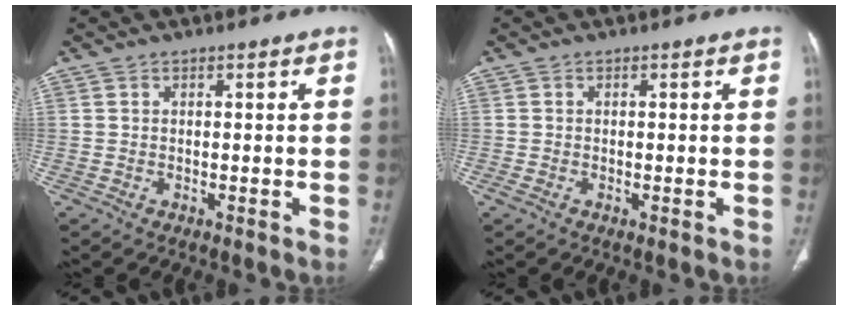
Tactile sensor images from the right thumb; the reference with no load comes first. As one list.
[{"total": 0.8, "force": [-0.2, 0.3, 0.7], "torque": [-0.022, -0.003, -0.006]}]